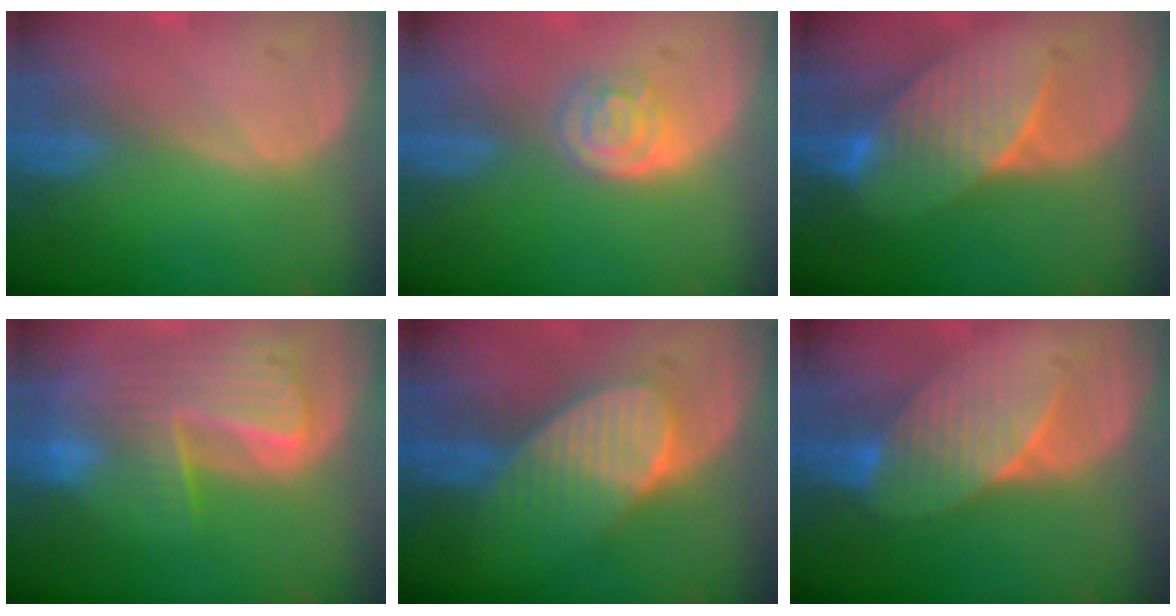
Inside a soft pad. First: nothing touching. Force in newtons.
{"total": 4.3, "press": 3.8, "slide": 2.0}
{"total": 7.9, "press": 7.7, "slide": 1.8}
{"total": 10.0, "press": 8.7, "slide": 5.0}
{"total": 7.0, "press": 6.9, "slide": 1.2}
{"total": 7.5, "press": 6.8, "slide": 3.0}